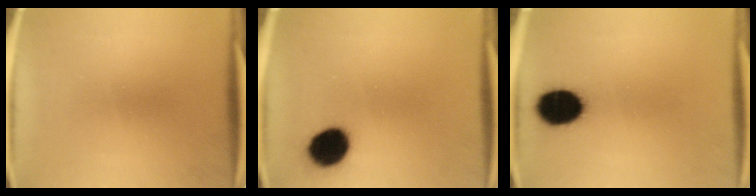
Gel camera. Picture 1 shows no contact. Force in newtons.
{"total": 10.4}
{"total": 12.0}